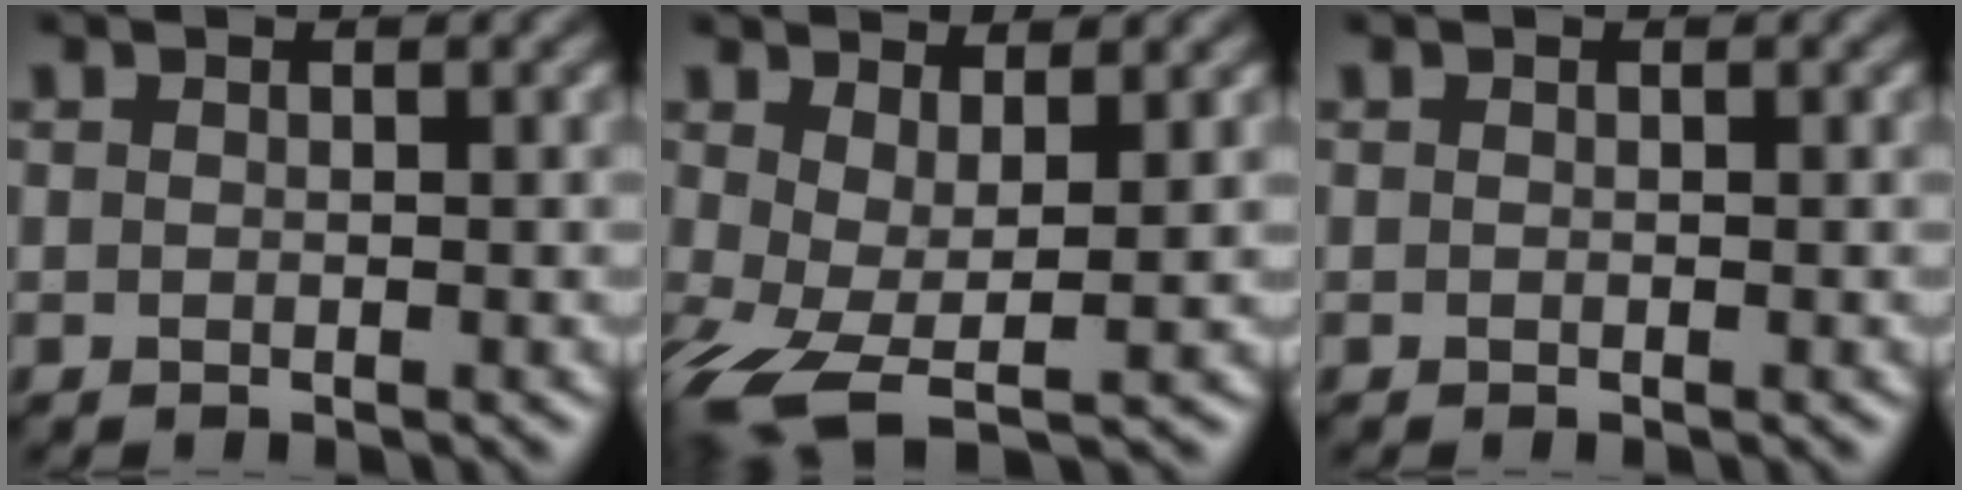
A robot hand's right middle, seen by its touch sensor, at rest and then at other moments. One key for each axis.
{"total": 5.3, "fx": -1.0, "fy": 2.0, "fz": 4.8, "tx": -0.107, "ty": -0.010, "tz": -0.024}
{"total": 0.0}